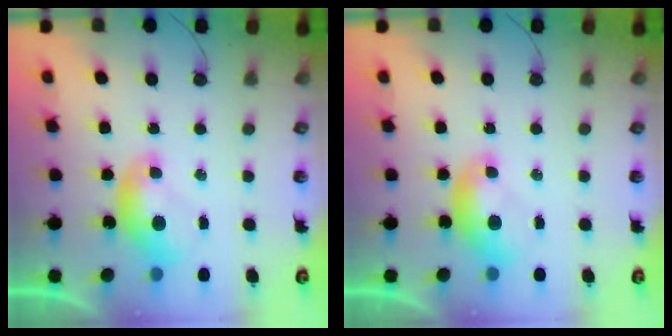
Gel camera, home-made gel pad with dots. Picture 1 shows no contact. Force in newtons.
{"total": 0.0}